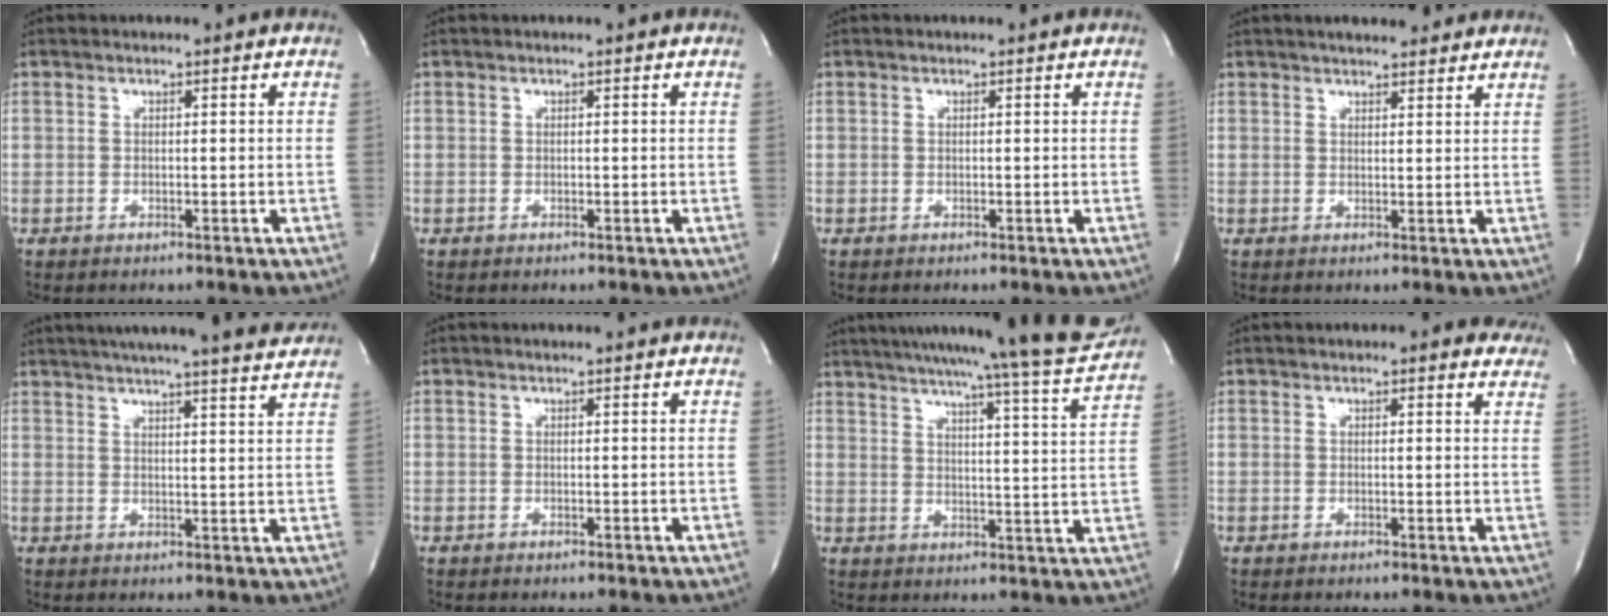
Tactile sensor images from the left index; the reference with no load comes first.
{"total": 0.0}
{"total": 0.0}
{"total": 7.3, "force": [6.4, 1.8, 3.1], "torque": [-0.045, 0.013, 0.083]}
{"total": 19.9, "force": [18.0, 0.5, 8.5], "torque": [-0.139, -0.003, 0.229]}
{"total": 1.2, "force": [1.2, -0.1, 0.4], "torque": [-0.011, 0.004, 0.013]}
{"total": 22.6, "force": [20.4, -0.9, 9.7], "torque": [-0.153, -0.058, 0.257]}
{"total": 6.6, "force": [5.7, 1.8, 2.7], "torque": [-0.024, 0.001, 0.047]}